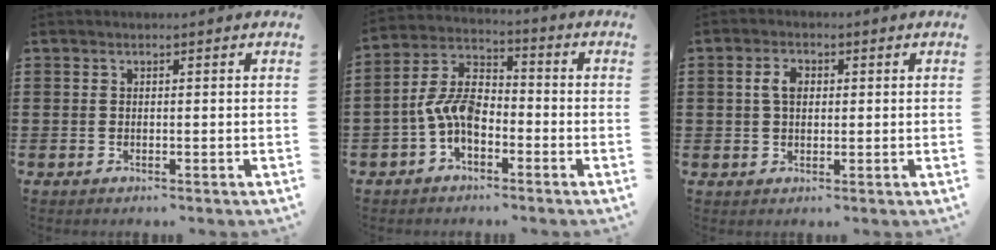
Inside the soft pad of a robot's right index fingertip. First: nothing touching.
{"total": 7.7, "force": [-2.7, 4.3, 5.8], "torque": [-0.145, 0.003, -0.058]}
{"total": 3.3, "force": [0.6, 2.1, 2.6], "torque": [-0.056, 0.013, 0.008]}